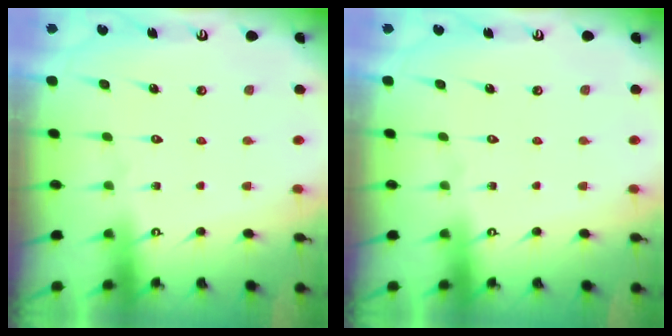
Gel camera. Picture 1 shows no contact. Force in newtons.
{"total": 0.0}